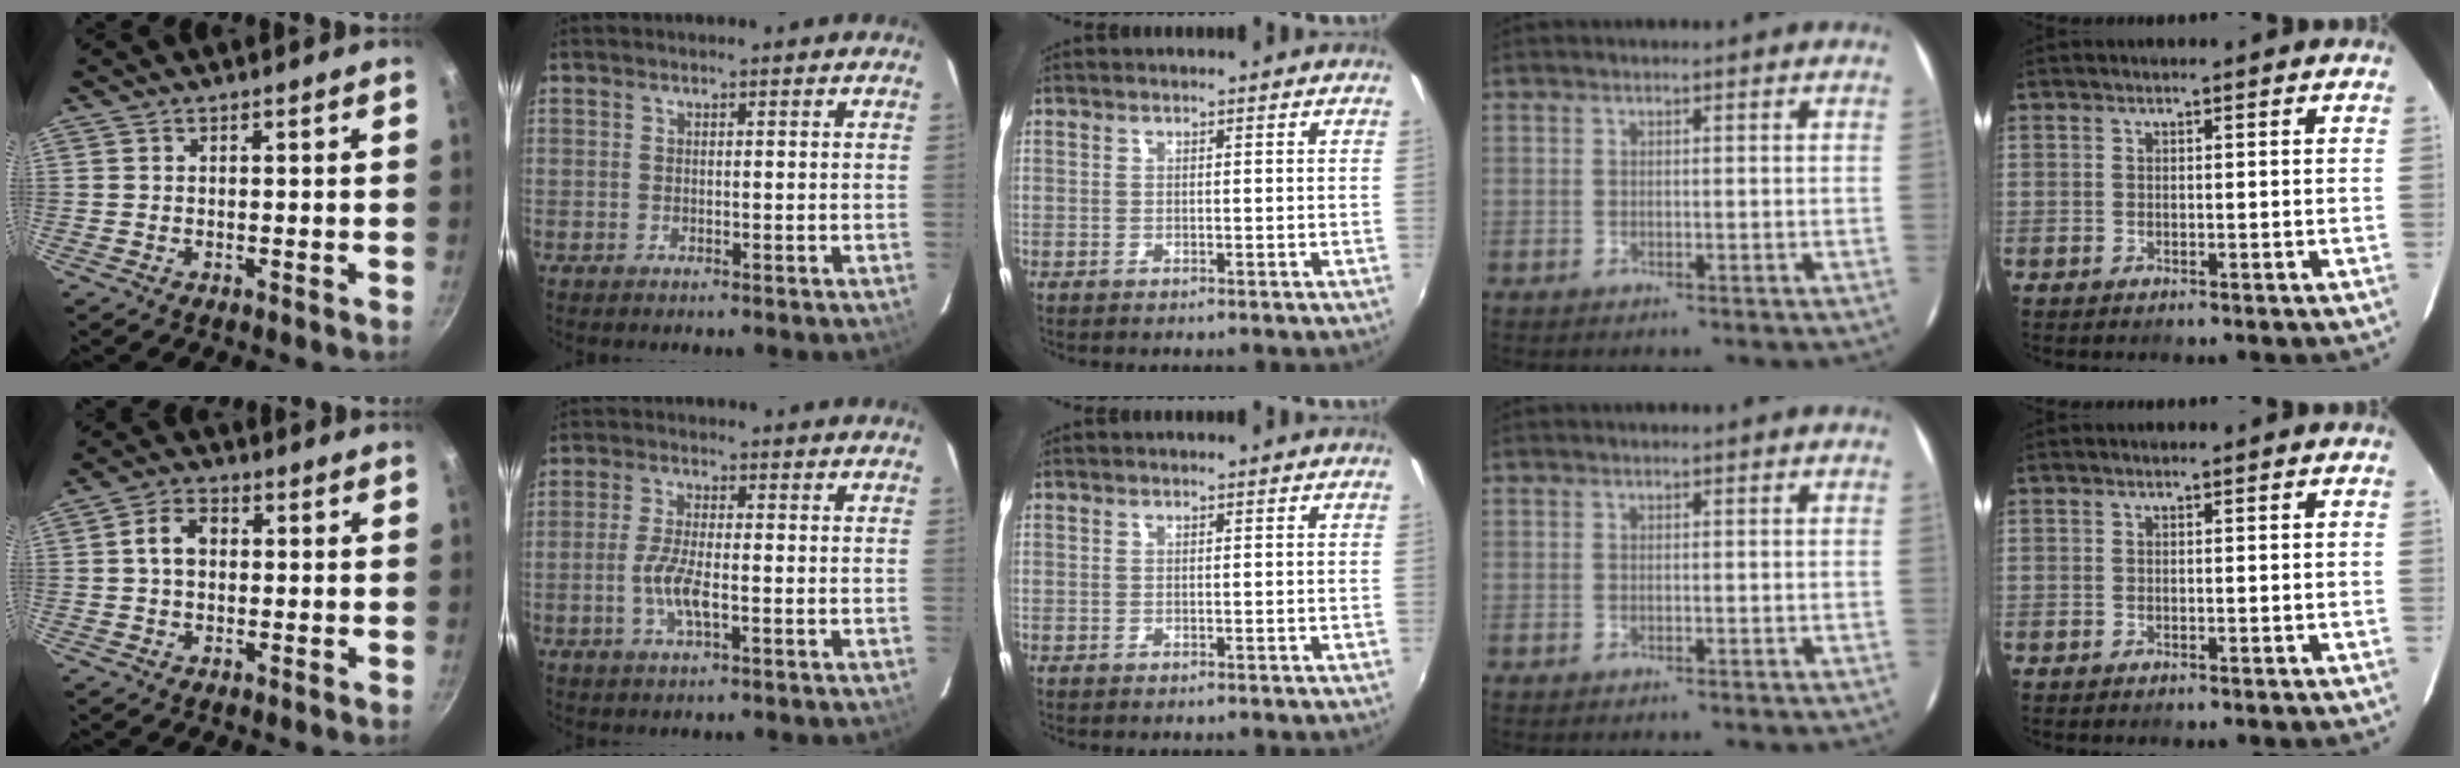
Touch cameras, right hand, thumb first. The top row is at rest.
{"thumb": {"total": 5.4, "force": [0.5, 3.9, 3.7], "torque": [-0.053, 0.014, 0.000]}, "index": {"total": 5.7, "force": [-1.7, 1.3, 5.3], "torque": [-0.111, -0.004, -0.033]}}